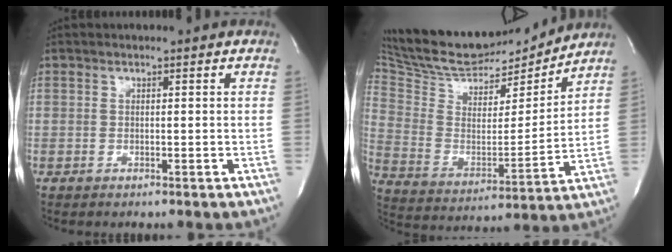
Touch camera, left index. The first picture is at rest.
{"total": 21.5, "force": [20.0, 4.6, 6.5], "torque": [-0.128, -0.008, 0.330]}